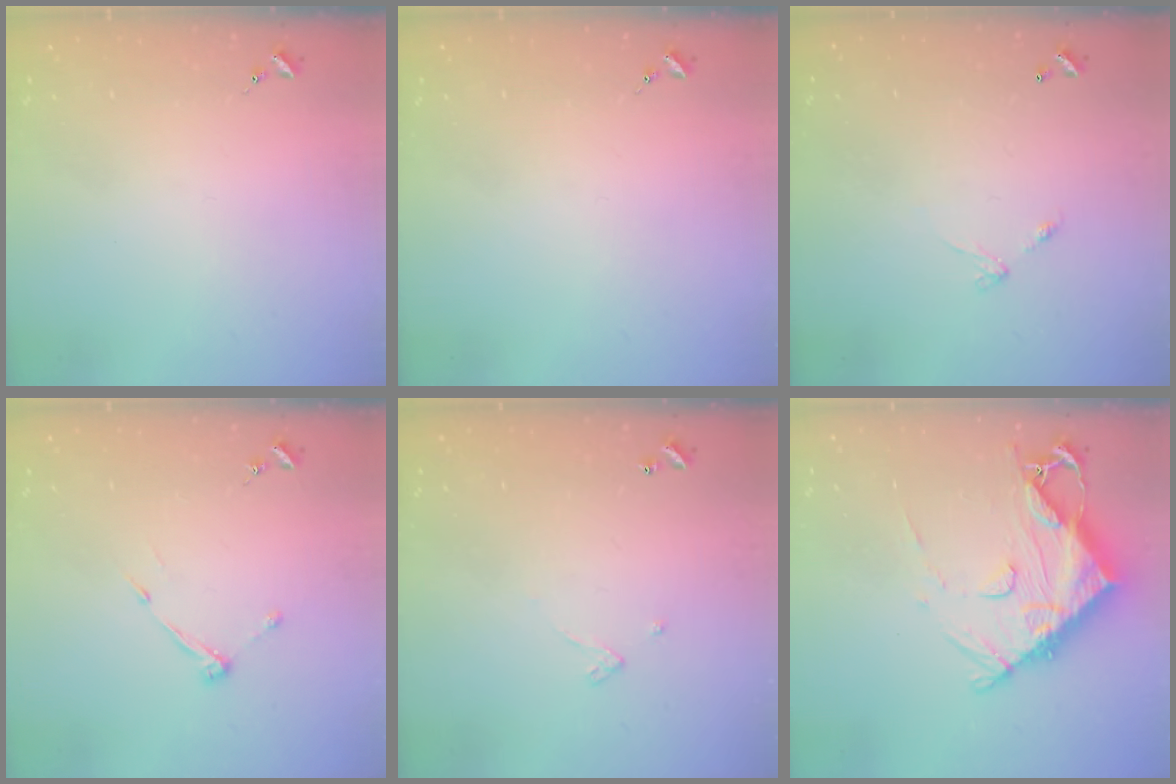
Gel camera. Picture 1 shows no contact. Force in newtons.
{"total": 0.0}
{"total": 4.3, "press": 4.3, "slide": 0.3}
{"total": 6.2, "press": 6.2, "slide": 0.5}
{"total": 2.4, "press": 2.4, "slide": 0.2}
{"total": 14.6, "press": 14.6, "slide": 1.5}